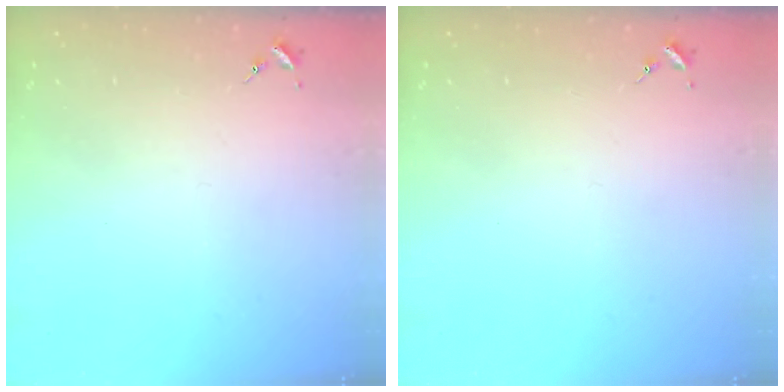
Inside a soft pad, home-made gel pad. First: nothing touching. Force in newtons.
{"total": 0.0}